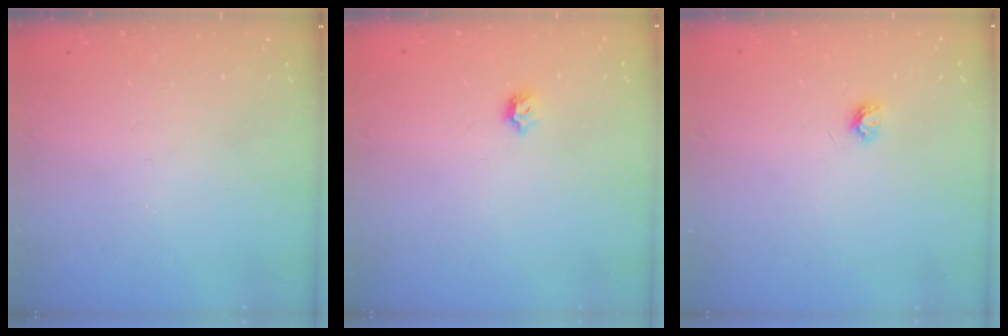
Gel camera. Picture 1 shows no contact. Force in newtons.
{"total": 4.8, "press": 4.7, "slide": 1.0}
{"total": 3.8, "press": 3.8, "slide": 0.4}